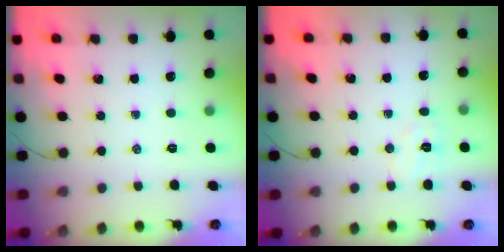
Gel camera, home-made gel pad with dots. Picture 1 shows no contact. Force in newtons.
{"total": 4.4, "press": 4.3, "slide": 1.0}